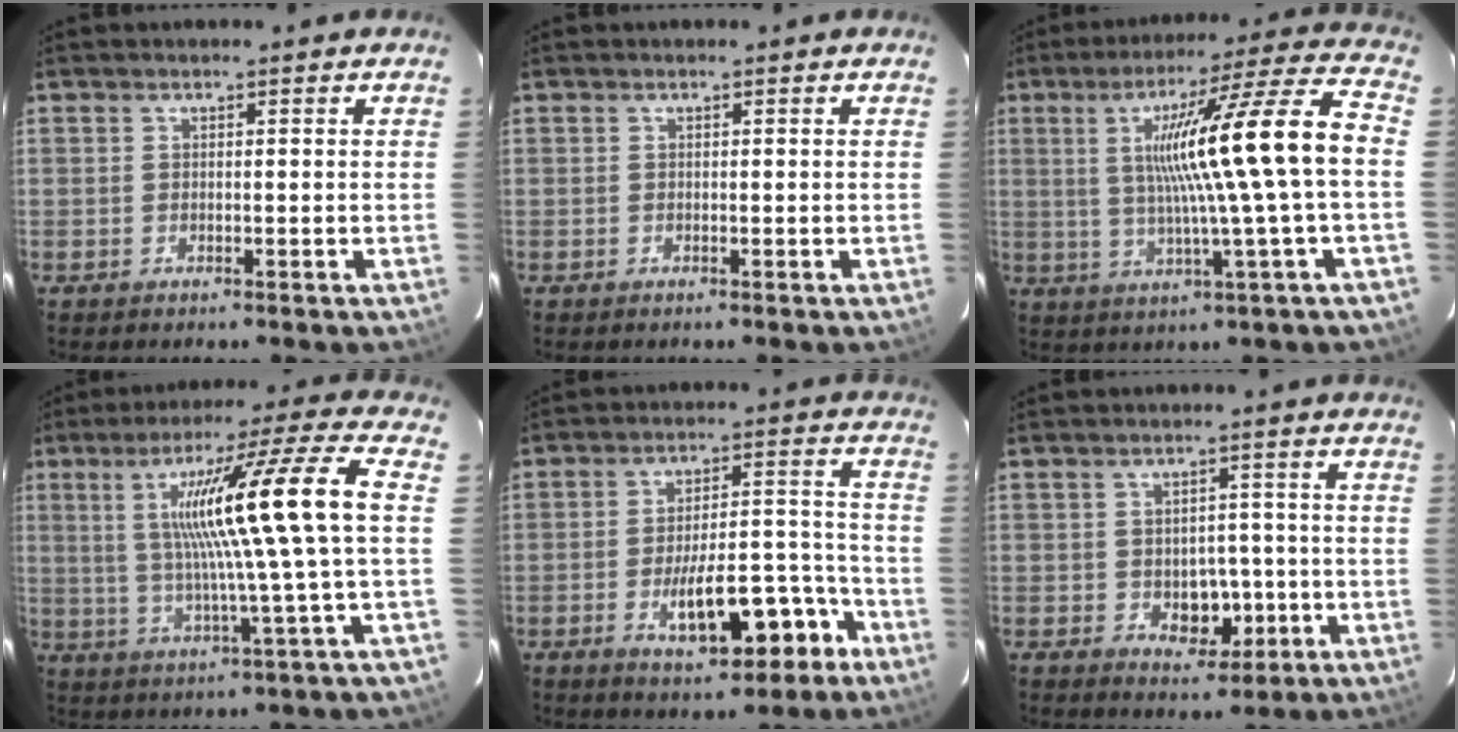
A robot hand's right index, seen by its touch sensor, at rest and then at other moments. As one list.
[{"total": 0.0}, {"total": 16.6, "force": [0.7, -1.7, 16.5], "torque": [-0.262, 0.013, 0.010]}, {"total": 16.5, "force": [2.2, -2.0, 16.3], "torque": [-0.266, 0.013, 0.032]}, {"total": 12.2, "force": [-5.9, 4.1, 9.9], "torque": [-0.154, 0.025, -0.079]}, {"total": 5.7, "force": [-1.5, 3.8, 3.9], "torque": [-0.046, 0.009, -0.012]}]